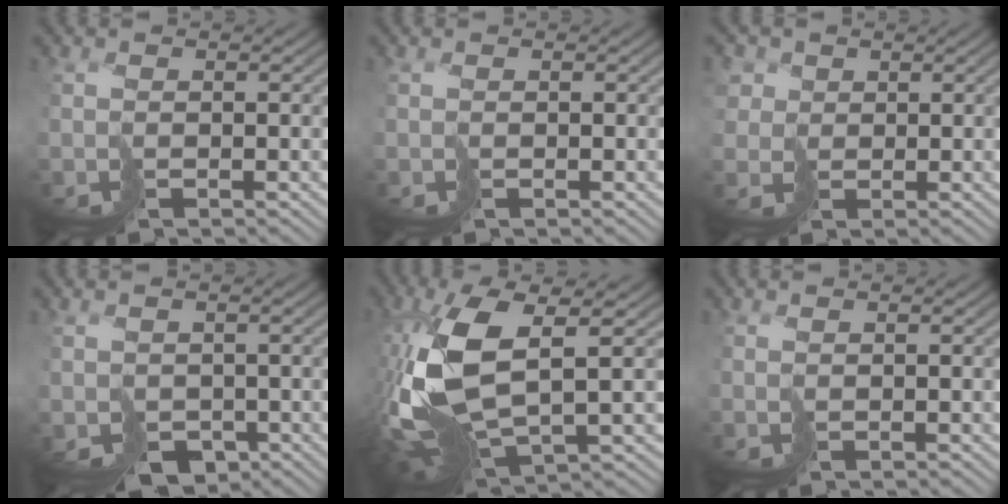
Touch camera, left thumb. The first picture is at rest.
{"total": 0.0}
{"total": 3.9, "force": [1.4, 3.4, 1.3], "torque": [-0.054, 0.007, 0.020]}
{"total": 4.3, "force": [-1.6, 3.2, 2.5], "torque": [-0.058, -0.016, -0.023]}
{"total": 15.3, "force": [1.0, 7.5, 13.3], "torque": [-0.325, -0.024, 0.031]}
{"total": 0.7, "force": [0.4, 0.0, 0.6], "torque": [-0.014, 0.006, 0.007]}